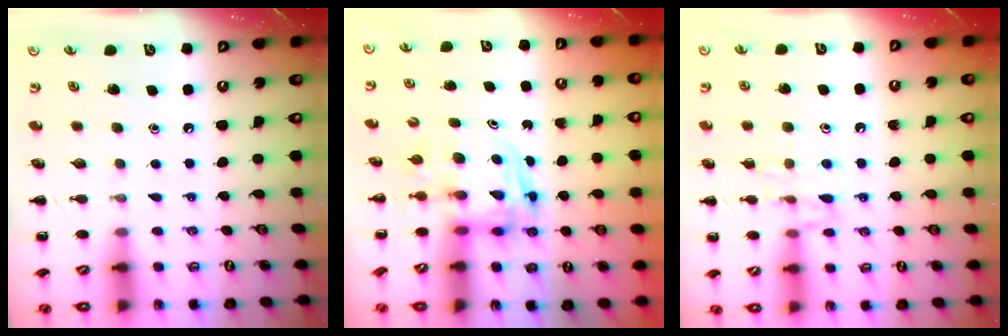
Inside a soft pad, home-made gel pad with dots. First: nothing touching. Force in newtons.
{"total": 2.6, "press": 2.6, "slide": 0.2}
{"total": 9.6, "press": 9.6, "slide": 0.6}